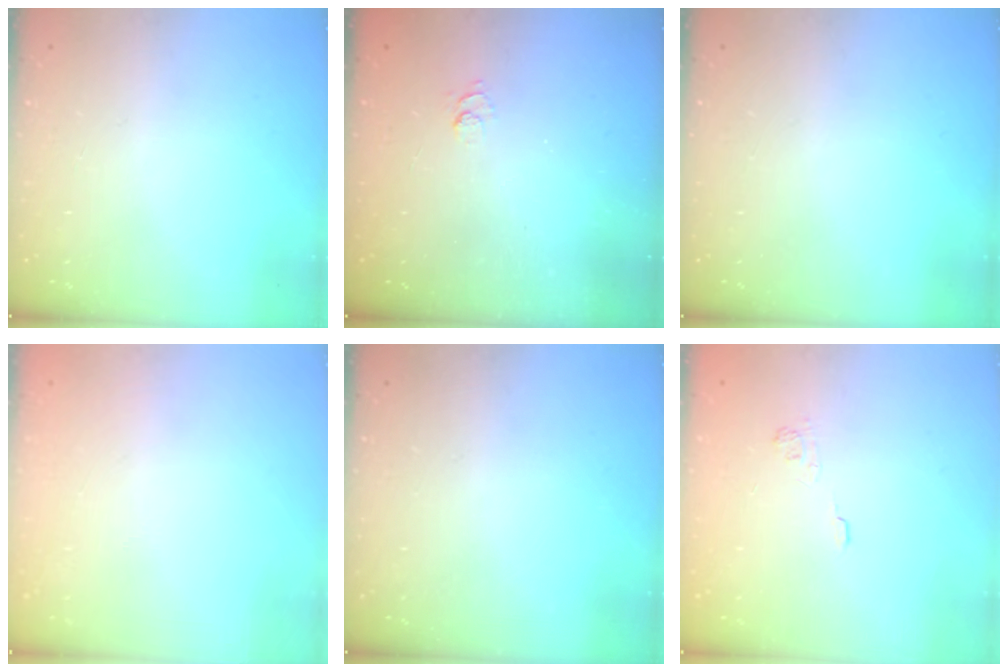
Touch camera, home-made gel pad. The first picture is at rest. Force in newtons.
{"total": 2.5, "press": 2.0, "slide": 1.4}
{"total": 0.0}
{"total": 2.7, "press": 2.6, "slide": 0.8}
{"total": 0.0}
{"total": 2.3, "press": 1.8, "slide": 1.3}